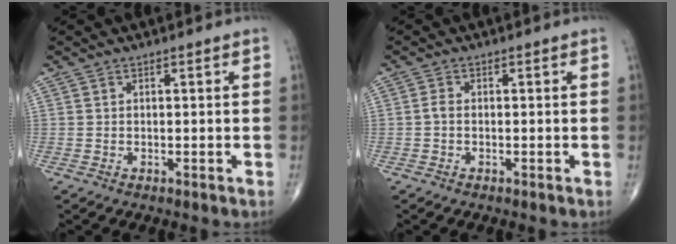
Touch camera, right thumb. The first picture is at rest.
{"total": 1.2, "force": [-0.3, 0.7, 0.9], "torque": [-0.018, 0.001, -0.008]}